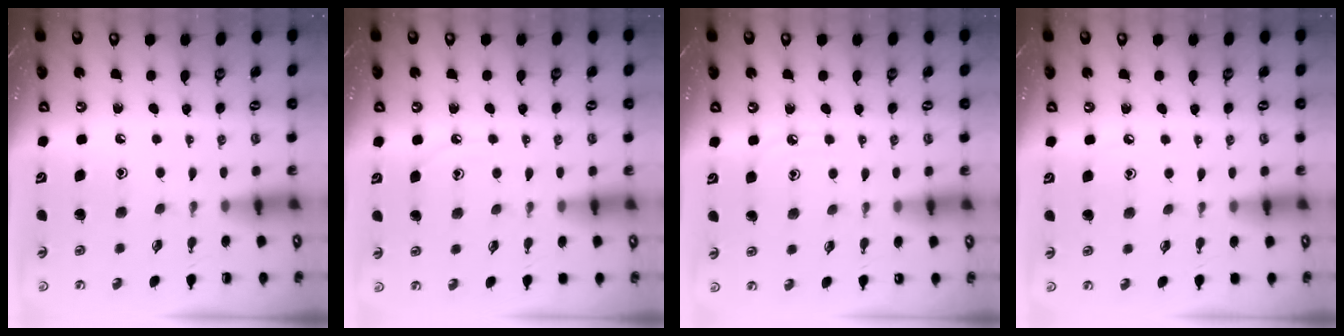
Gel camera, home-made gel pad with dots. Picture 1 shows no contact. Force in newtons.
{"total": 4.7, "press": 4.7, "slide": 0.4}
{"total": 4.9, "press": 4.8, "slide": 0.4}
{"total": 4.3, "press": 4.3, "slide": 0.6}